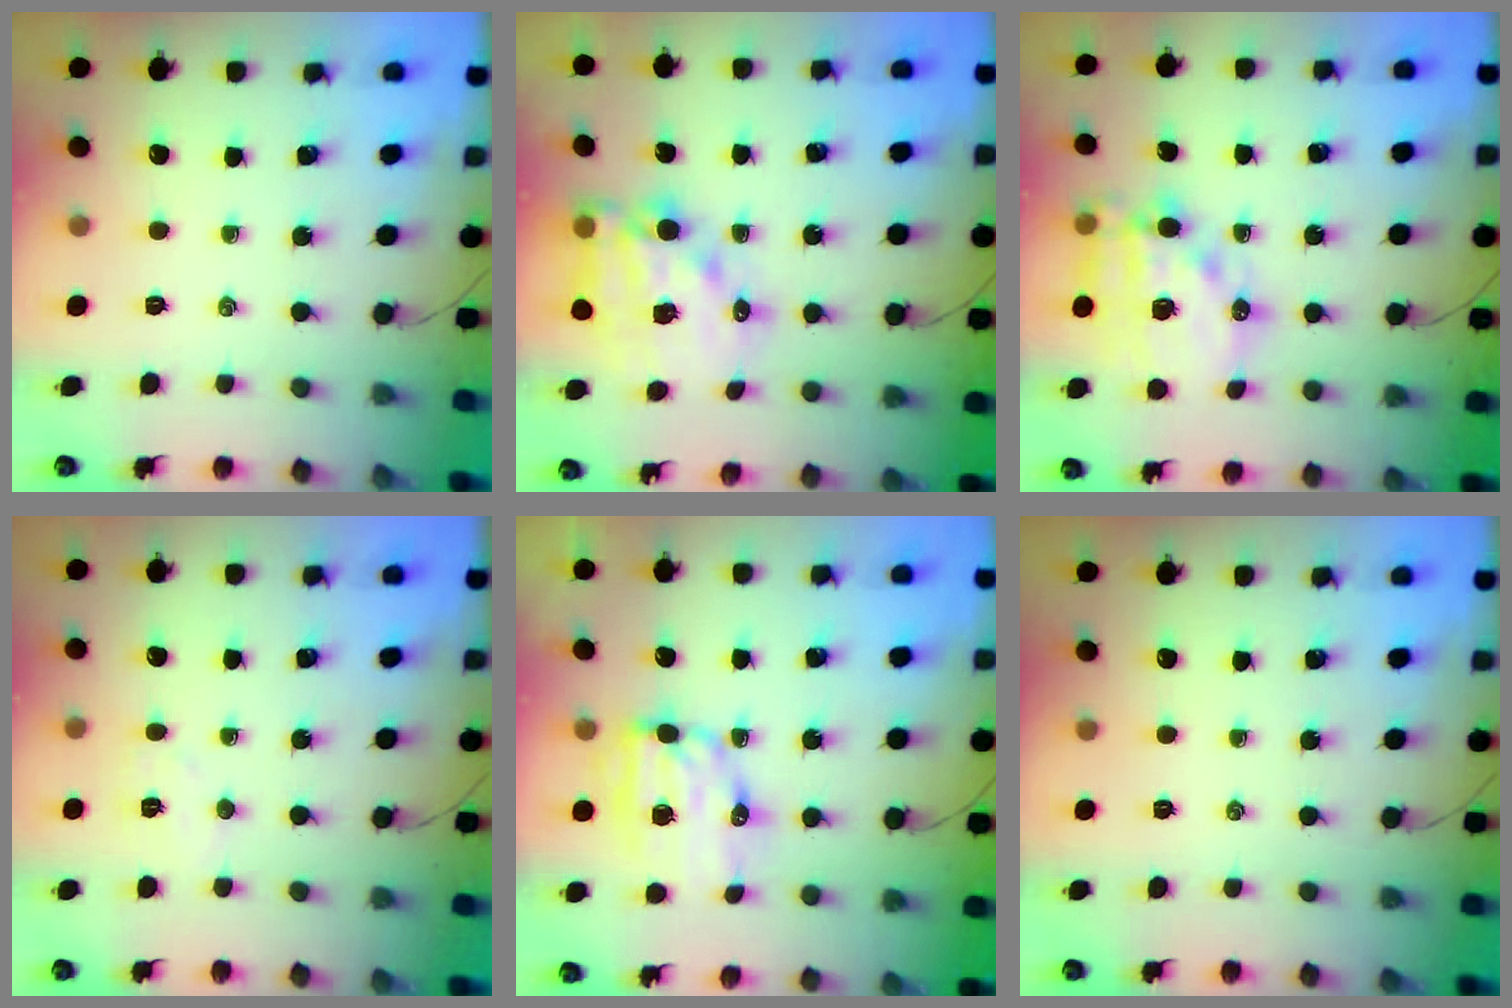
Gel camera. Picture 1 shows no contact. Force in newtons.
{"total": 15.2, "press": 14.8, "slide": 3.6}
{"total": 16.9, "press": 16.5, "slide": 3.5}
{"total": 5.0, "press": 4.9, "slide": 1.1}
{"total": 9.4, "press": 9.2, "slide": 1.9}
{"total": 0.0}